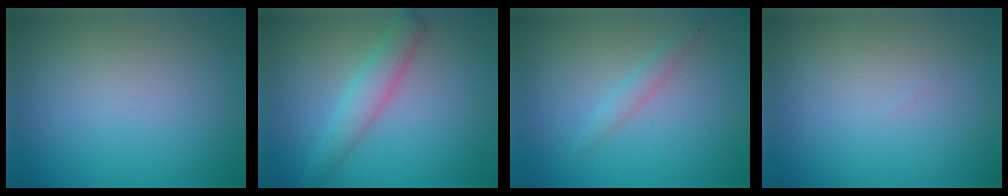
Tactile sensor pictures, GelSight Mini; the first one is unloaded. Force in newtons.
{"total": 2.9, "press": 2.9, "slide": 0.1}
{"total": 1.4, "press": 1.4, "slide": 0.0}
{"total": 0.0}